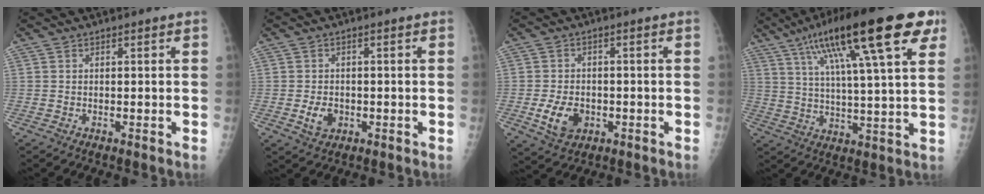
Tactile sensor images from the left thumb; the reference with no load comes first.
{"total": 3.7, "force": [-1.0, 2.8, 2.3], "torque": [-0.033, 0.002, -0.010]}
{"total": 6.5, "force": [-1.9, 4.6, 4.2], "torque": [-0.066, 0.003, -0.024]}
{"total": 25.1, "force": [12.7, 5.3, 21.0], "torque": [-0.330, 0.003, 0.199]}